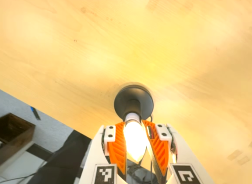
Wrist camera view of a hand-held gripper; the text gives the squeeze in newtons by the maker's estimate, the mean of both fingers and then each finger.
{"total": 22.5, "left": 23.7, "right": 21.4}